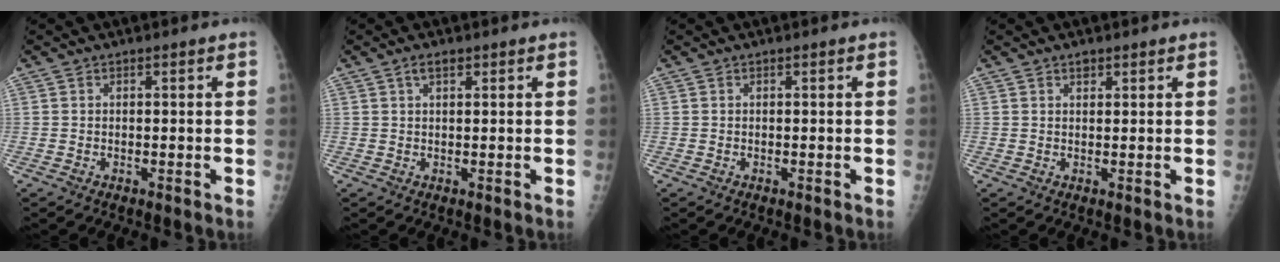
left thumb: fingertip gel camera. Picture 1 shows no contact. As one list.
[{"total": 1.9, "force": [1.1, 0.8, 1.3], "torque": [-0.023, 0.002, 0.019]}, {"total": 0.0}, {"total": 1.3, "force": [0.9, 0.7, 0.5], "torque": [-0.001, -0.005, 0.013]}]